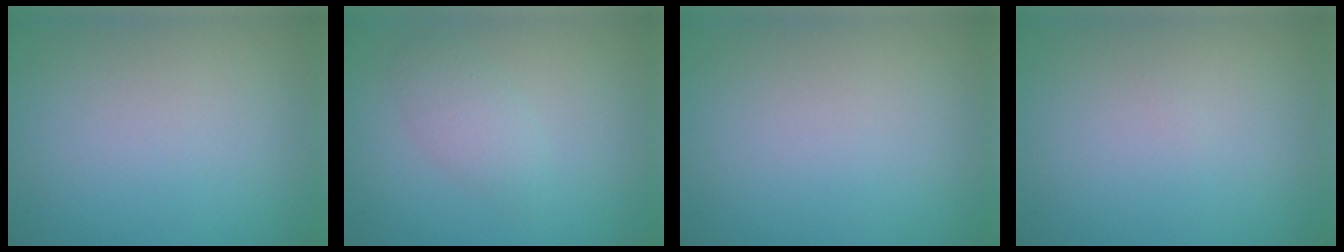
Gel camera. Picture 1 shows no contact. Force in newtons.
{"total": 2.1, "press": 2.1, "slide": 0.1}
{"total": 0.0}
{"total": 0.0}